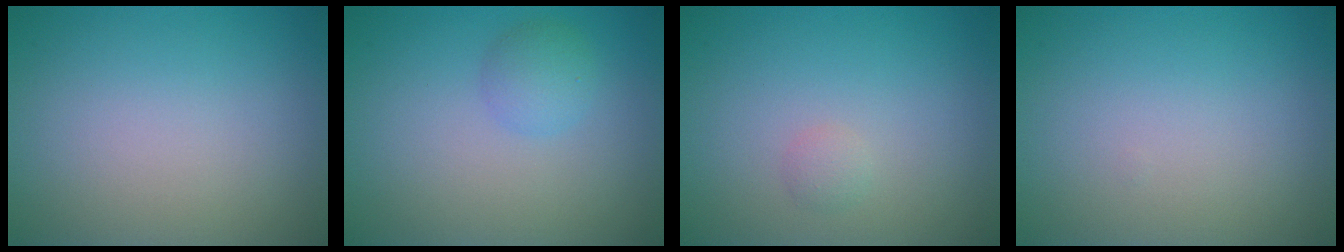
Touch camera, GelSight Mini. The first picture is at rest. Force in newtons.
{"total": 1.8, "press": 1.8, "slide": 0.1}
{"total": 0.8, "press": 0.8, "slide": 0.0}
{"total": 0.0}